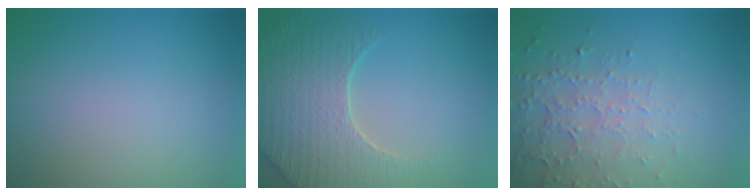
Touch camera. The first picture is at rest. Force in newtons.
{"total": 5.4, "press": 5.1, "slide": 1.7}
{"total": 4.5, "press": 3.2, "slide": 3.1}